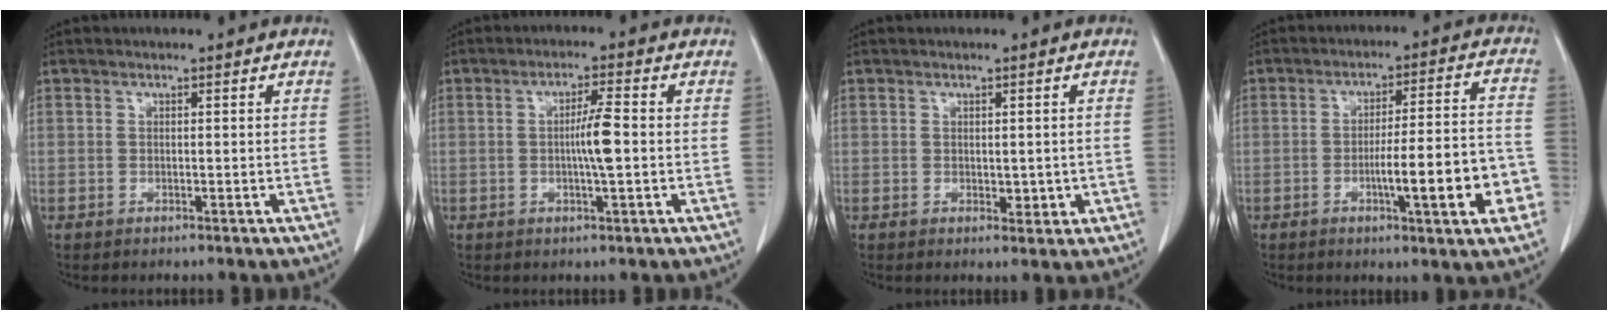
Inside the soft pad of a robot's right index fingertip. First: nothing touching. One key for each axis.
{"total": 4.7, "fx": -0.2, "fy": 0.0, "fz": 4.7, "tx": -0.083, "ty": 0.001, "tz": -0.004}
{"total": 2.2, "fx": -0.2, "fy": 1.3, "fz": 1.7, "tx": -0.020, "ty": -0.001, "tz": 0.005}
{"total": 13.0, "fx": -4.2, "fy": 1.6, "fz": 12.2, "tx": -0.174, "ty": 0.014, "tz": -0.055}